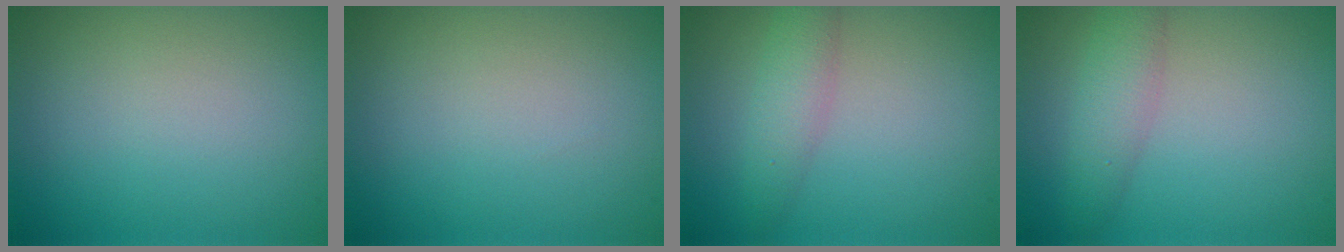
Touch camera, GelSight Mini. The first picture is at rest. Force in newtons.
{"total": 0.0}
{"total": 2.7, "press": 2.7, "slide": 0.0}
{"total": 2.9, "press": 2.9, "slide": 0.1}